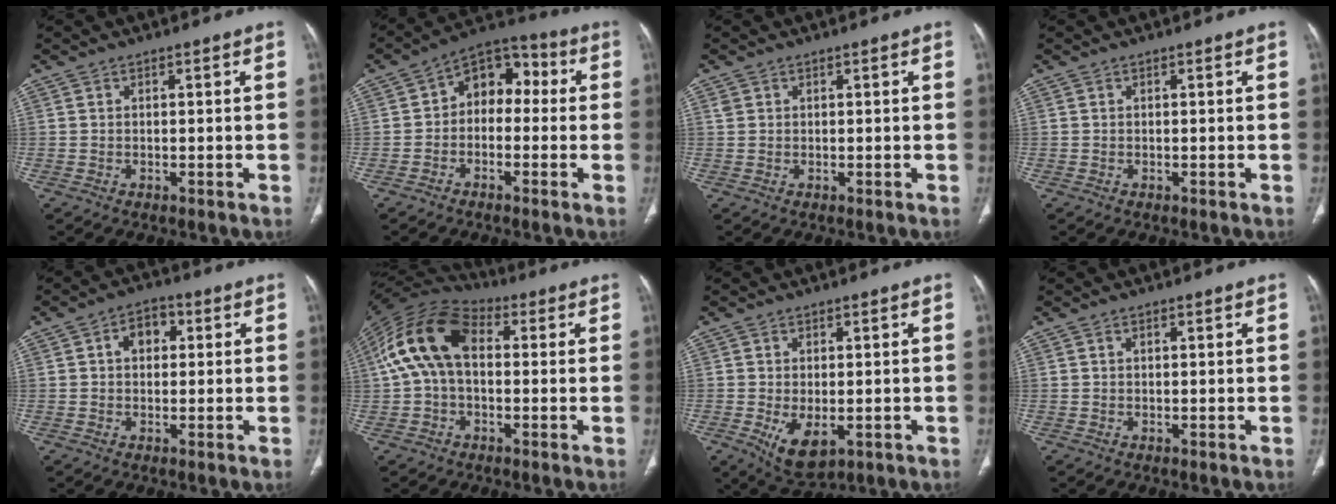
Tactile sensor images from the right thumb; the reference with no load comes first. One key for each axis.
{"total": 9.2, "fx": 0.0, "fy": 6.6, "fz": 6.4, "tx": -0.056, "ty": 0.039, "tz": -0.021}
{"total": 0.8, "fx": 0.4, "fy": 0.7, "fz": 0.3, "tx": -0.001, "ty": 0.003, "tz": 0.008}
{"total": 0.0}
{"total": 5.1, "fx": 1.1, "fy": 3.7, "fz": 3.4, "tx": -0.033, "ty": 0.011, "tz": 0.010}
{"total": 14.9, "fx": 2.0, "fy": 9.3, "fz": 11.5, "tx": -0.219, "ty": 0.043, "tz": 0.025}
{"total": 6.8, "fx": -1.7, "fy": 3.6, "fz": 5.5, "tx": -0.095, "ty": -0.012, "tz": -0.015}
{"total": 0.6, "fx": 0.3, "fy": 0.3, "fz": 0.4, "tx": -0.006, "ty": 0.002, "tz": 0.004}